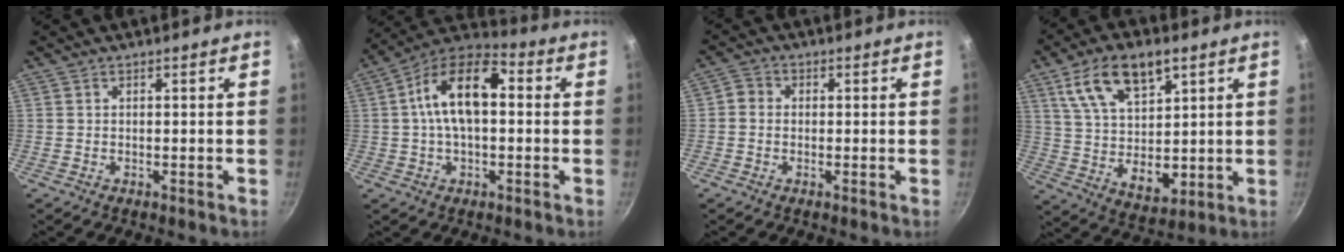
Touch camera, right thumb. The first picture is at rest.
{"total": 14.6, "force": [1.7, 8.0, 12.1], "torque": [-0.188, 0.034, 0.008]}
{"total": 2.4, "force": [-0.3, 2.2, 0.9], "torque": [-0.015, 0.003, -0.017]}
{"total": 17.2, "force": [7.9, 10.1, 11.5], "torque": [-0.165, -0.026, 0.154]}